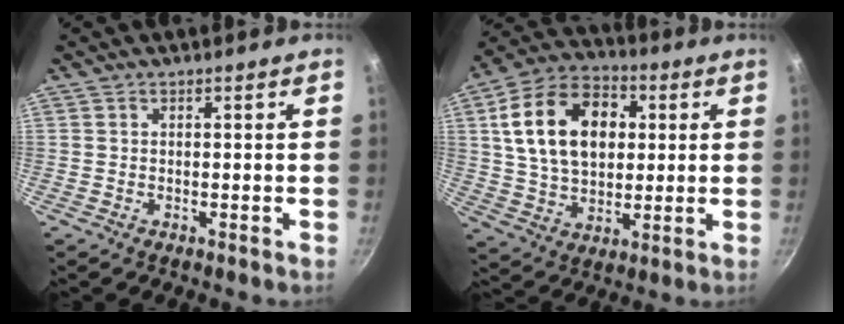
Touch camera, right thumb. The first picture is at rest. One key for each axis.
{"total": 19.7, "fx": 4.1, "fy": 13.5, "fz": 13.8, "tx": -0.212, "ty": 0.012, "tz": 0.063}